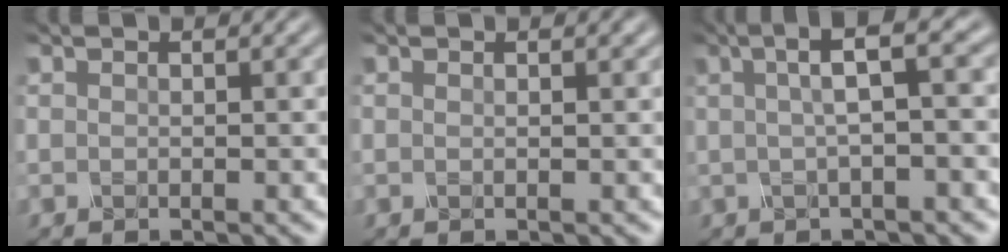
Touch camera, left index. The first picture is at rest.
{"total": 1.3, "force": [0.7, 0.6, 1.0], "torque": [-0.003, 0.006, 0.000]}
{"total": 4.1, "force": [0.6, 0.7, 4.0], "torque": [-0.068, 0.015, 0.015]}